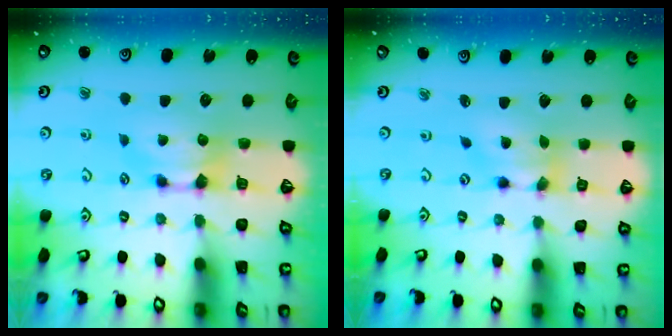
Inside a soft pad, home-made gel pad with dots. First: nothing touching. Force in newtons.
{"total": 3.7, "press": 3.3, "slide": 1.6}